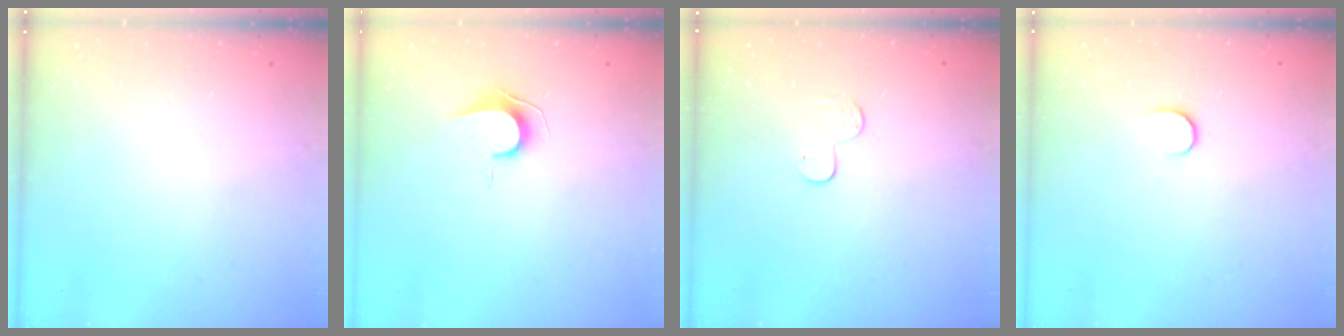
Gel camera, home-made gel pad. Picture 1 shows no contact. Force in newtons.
{"total": 7.0, "press": 7.0, "slide": 0.6}
{"total": 4.9, "press": 4.9, "slide": 0.4}
{"total": 6.3, "press": 6.3, "slide": 0.5}